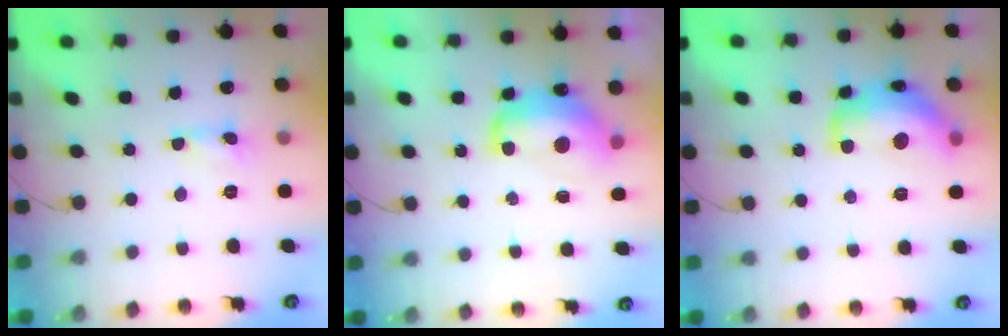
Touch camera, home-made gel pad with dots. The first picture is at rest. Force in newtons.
{"total": 13.1, "press": 13.1, "slide": 1.3}
{"total": 16.4, "press": 16.4, "slide": 0.9}